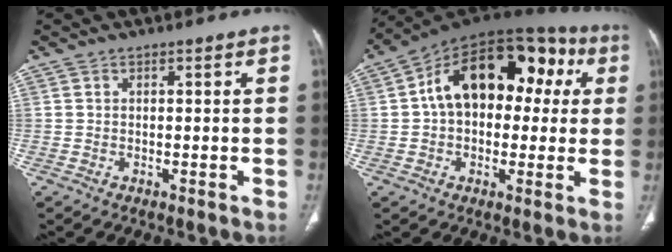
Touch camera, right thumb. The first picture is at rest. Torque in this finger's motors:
{"motor_torque": [1.94, 3.07, 1.30, -0.51, 0.21]}